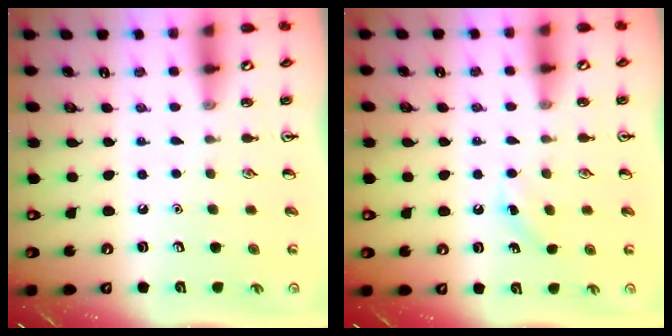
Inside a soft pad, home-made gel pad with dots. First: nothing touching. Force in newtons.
{"total": 2.8, "press": 2.6, "slide": 0.9}